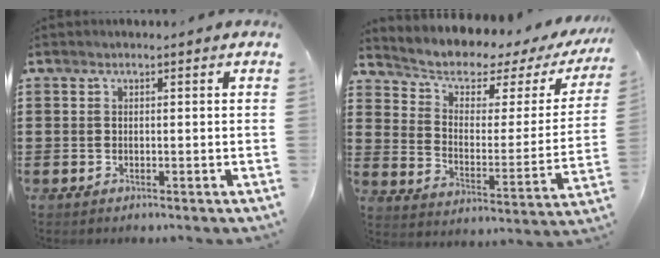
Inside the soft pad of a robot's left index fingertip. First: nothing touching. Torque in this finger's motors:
{"motor_torque": [1.25, -0.89, 0.33, 0.05]}